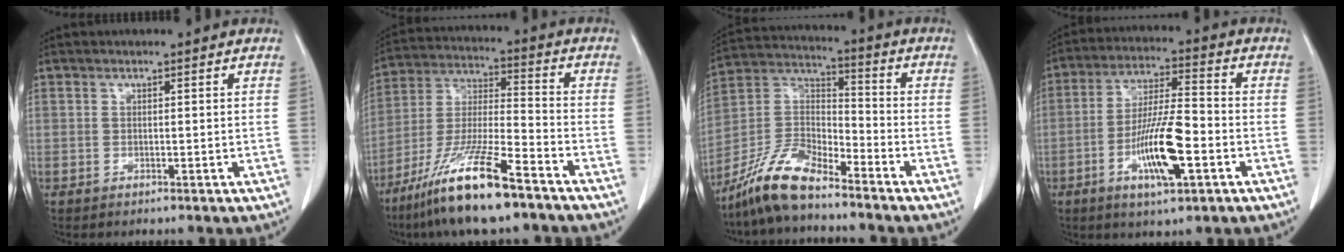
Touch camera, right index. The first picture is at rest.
{"total": 15.1, "force": [-10.2, 1.3, 11.1], "torque": [-0.234, -0.034, -0.191]}
{"total": 11.1, "force": [-9.2, 2.7, 5.7], "torque": [-0.121, 0.011, -0.180]}
{"total": 11.6, "force": [-4.0, 2.0, 10.7], "torque": [-0.201, -0.003, -0.070]}